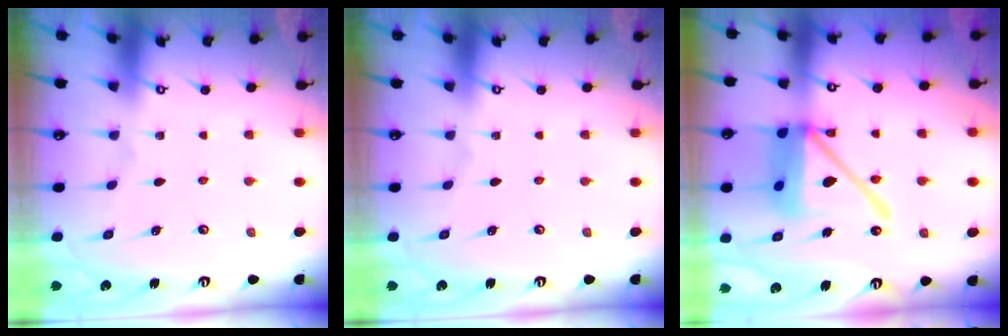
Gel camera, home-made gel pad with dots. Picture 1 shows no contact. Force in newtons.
{"total": 0.0}
{"total": 18.1, "press": 17.9, "slide": 2.6}